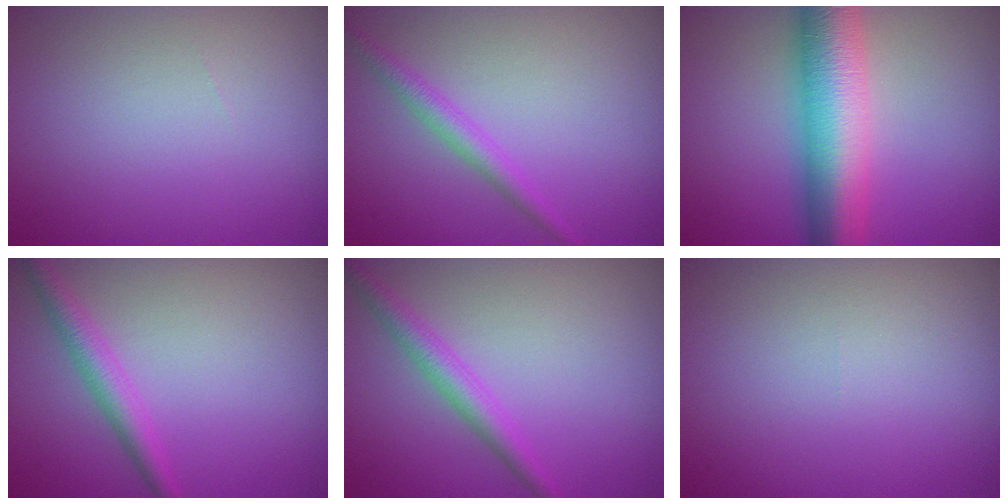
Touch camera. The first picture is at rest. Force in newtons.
{"total": 2.0, "press": 2.0, "slide": 0.1}
{"total": 10.1, "press": 10.0, "slide": 0.2}
{"total": 2.7, "press": 2.7, "slide": 0.1}
{"total": 2.7, "press": 2.7, "slide": 0.0}
{"total": 0.0}